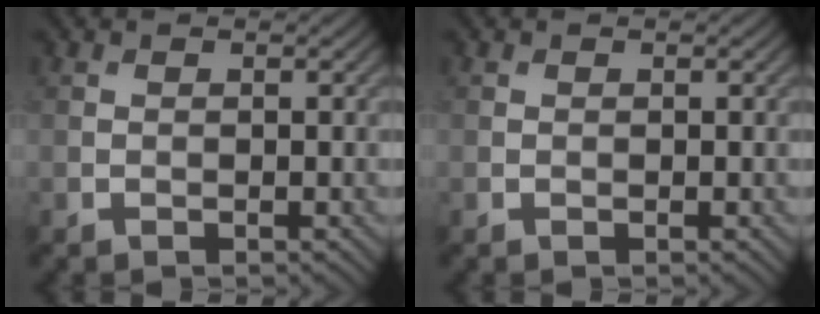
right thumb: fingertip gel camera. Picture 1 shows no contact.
{"total": 0.0}